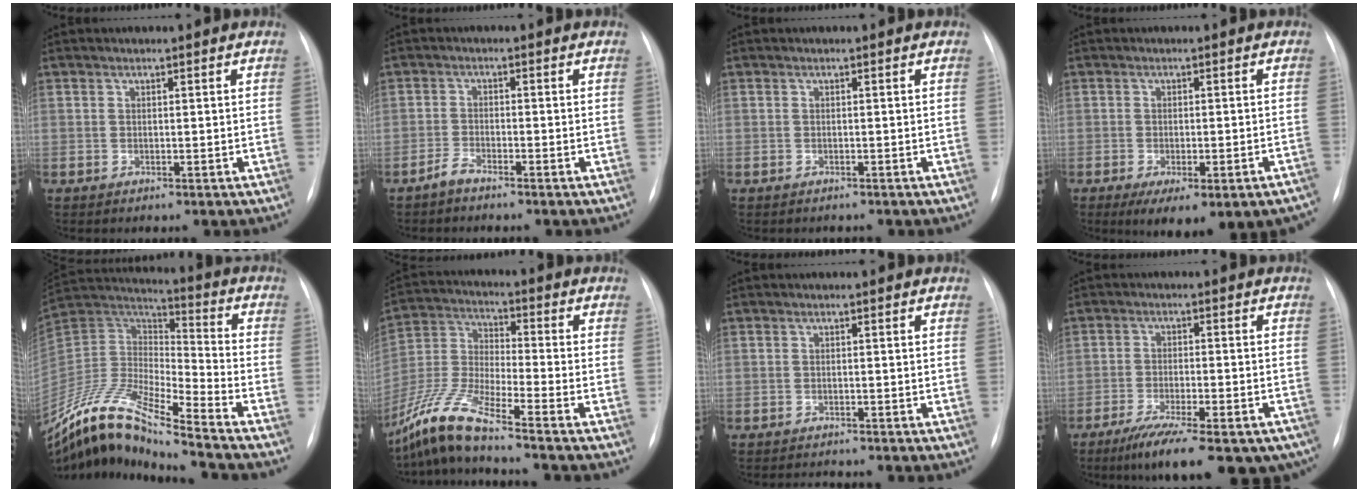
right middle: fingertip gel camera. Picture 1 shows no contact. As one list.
[{"total": 1.9, "force": [-1.8, 0.1, 0.7], "torque": [-0.018, -0.002, -0.037]}, {"total": 1.0, "force": [-0.9, 0.3, 0.1], "torque": [-0.010, -0.004, -0.011]}, {"total": 11.4, "force": [-7.7, 3.5, 7.6], "torque": [-0.074, 0.003, -0.098]}, {"total": 18.8, "force": [-16.0, 0.8, 9.8], "torque": [-0.211, 0.009, -0.306]}, {"total": 10.4, "force": [-8.5, -1.0, 5.9], "torque": [-0.144, -0.019, -0.173]}, {"total": 1.3, "force": [-1.3, 0.0, 0.0], "torque": [-0.003, -0.009, -0.016]}, {"total": 18.4, "force": [-13.5, 5.1, 11.5], "torque": [-0.128, -0.011, -0.188]}]